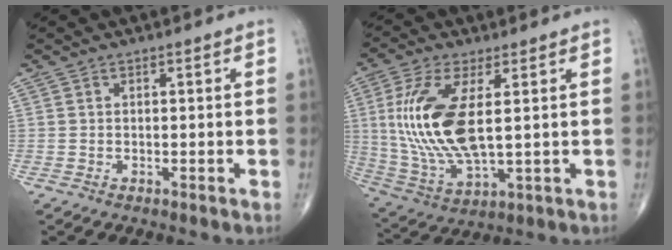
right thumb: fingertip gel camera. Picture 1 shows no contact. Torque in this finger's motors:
{"motor_torque": [-0.41, 0.87, 1.73, 0.43, 0.19]}